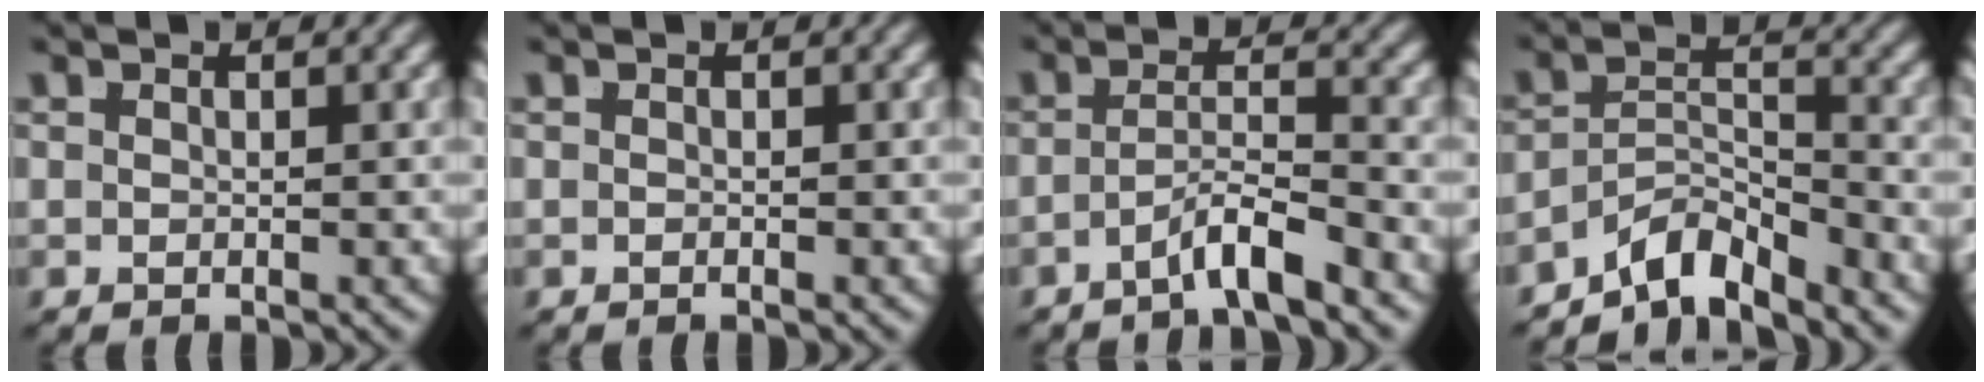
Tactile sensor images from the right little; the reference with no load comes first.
{"total": 0.0}
{"total": 3.3, "force": [-2.5, 0.1, 2.2], "torque": [-0.031, -0.010, -0.039]}
{"total": 6.7, "force": [-4.9, 3.2, 3.2], "torque": [-0.043, -0.024, -0.077]}